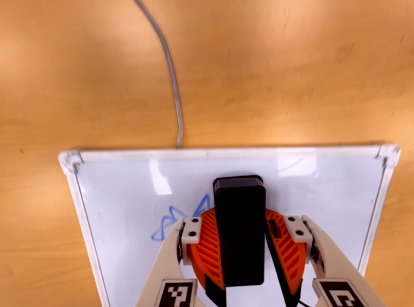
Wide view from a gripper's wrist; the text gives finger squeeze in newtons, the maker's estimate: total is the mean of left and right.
{"total": 10.5, "left": 12.1, "right": 8.9}